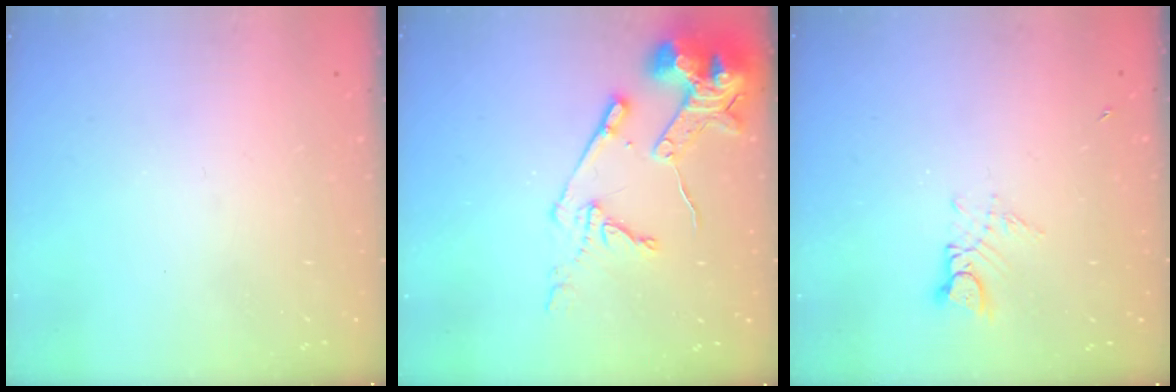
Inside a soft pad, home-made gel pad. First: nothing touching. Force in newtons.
{"total": 14.6, "press": 14.5, "slide": 1.7}
{"total": 4.1, "press": 4.1, "slide": 0.5}